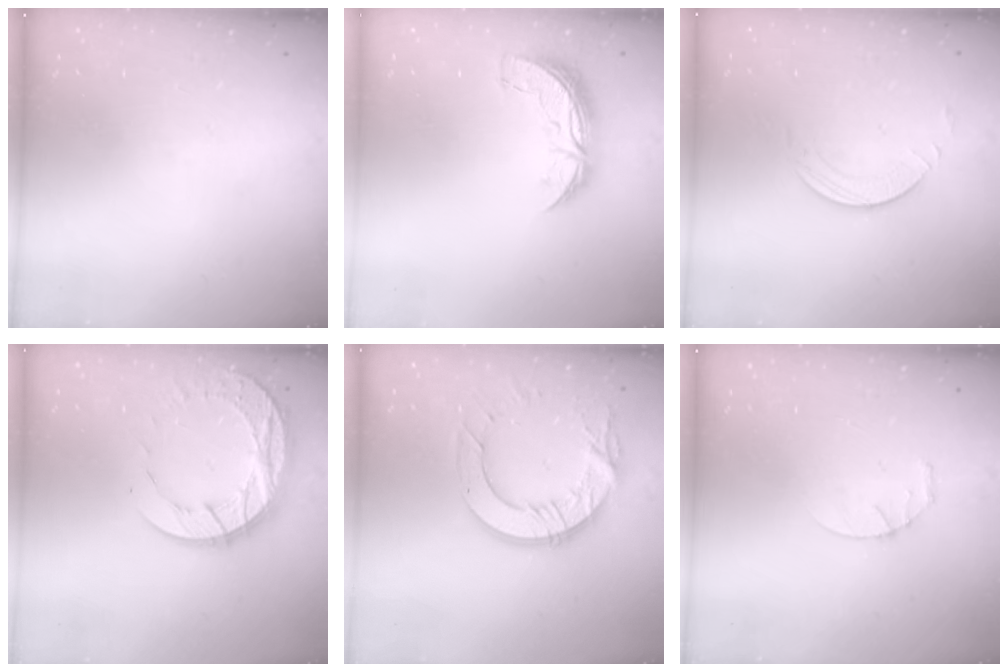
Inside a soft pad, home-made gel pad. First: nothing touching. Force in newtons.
{"total": 7.5, "press": 7.5, "slide": 0.5}
{"total": 2.8, "press": 2.8, "slide": 0.2}
{"total": 13.8, "press": 13.7, "slide": 1.1}
{"total": 14.5, "press": 14.5, "slide": 1.3}
{"total": 2.8, "press": 2.8, "slide": 0.4}